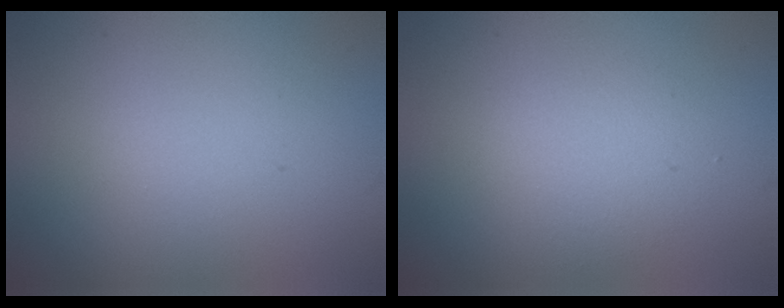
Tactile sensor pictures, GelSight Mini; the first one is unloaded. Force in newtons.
{"total": 2.4, "press": 2.4, "slide": 0.1}